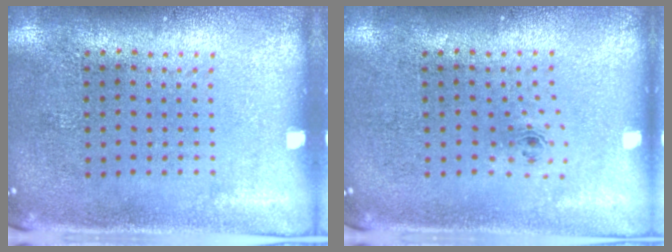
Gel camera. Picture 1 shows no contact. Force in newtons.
{"total": 0.8, "press": 0.4, "slide": 0.7}